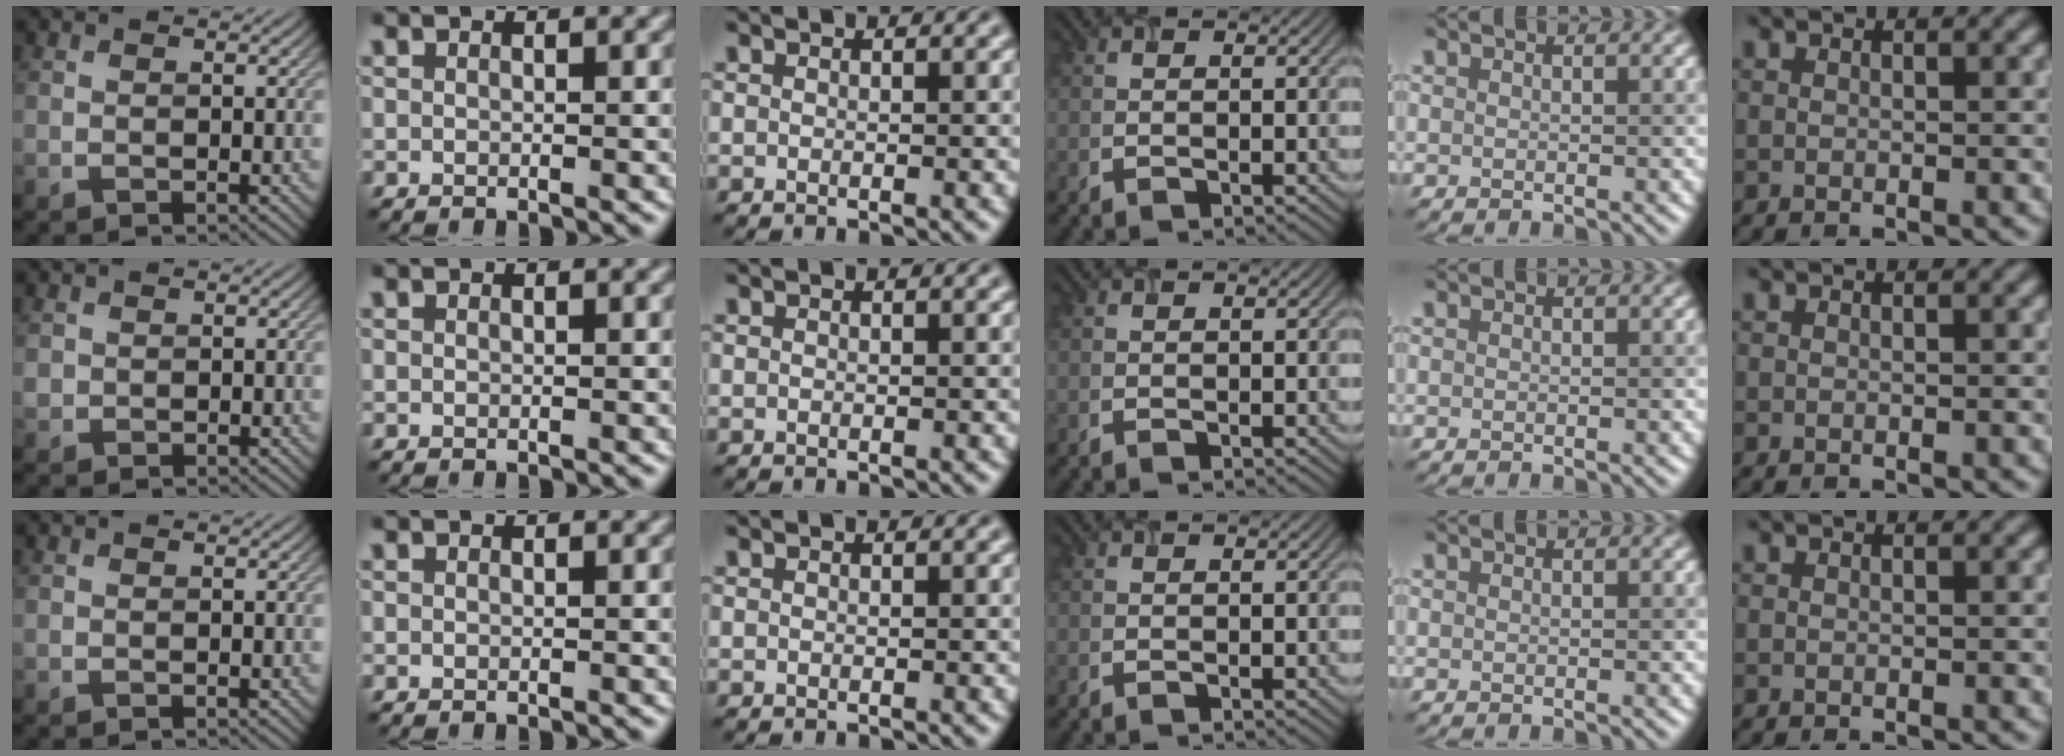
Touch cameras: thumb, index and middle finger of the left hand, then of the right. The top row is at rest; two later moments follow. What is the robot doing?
{"motion": "close", "object": "airpods case & airpods"}